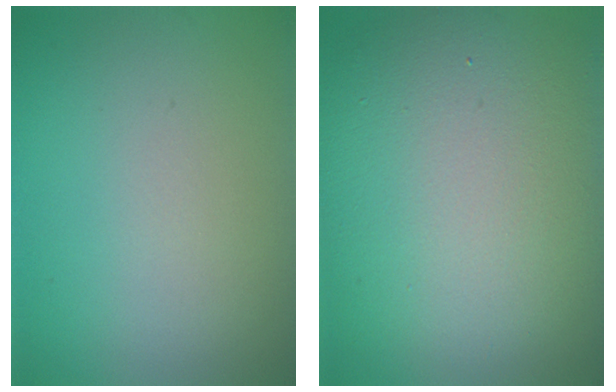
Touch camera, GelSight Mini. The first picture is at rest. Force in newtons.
{"total": 15.6, "press": 15.6, "slide": 0.9}